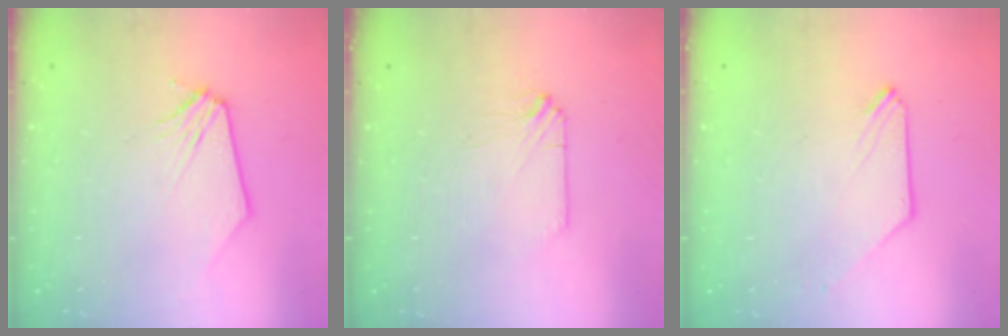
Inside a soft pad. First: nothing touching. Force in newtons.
{"total": 1.1, "press": 1.1, "slide": 0.3}
{"total": 0.0}